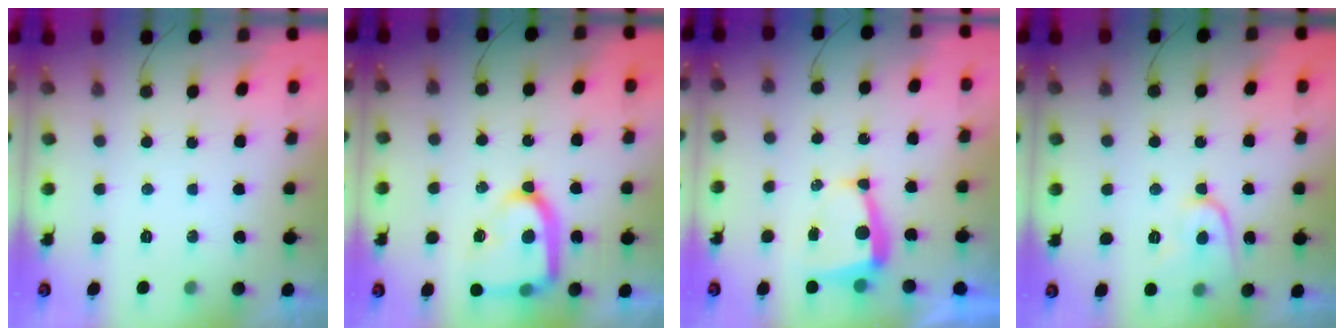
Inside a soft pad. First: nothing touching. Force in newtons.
{"total": 16.1, "press": 16.1, "slide": 1.7}
{"total": 5.6, "press": 5.6, "slide": 0.5}
{"total": 9.5, "press": 9.4, "slide": 1.0}